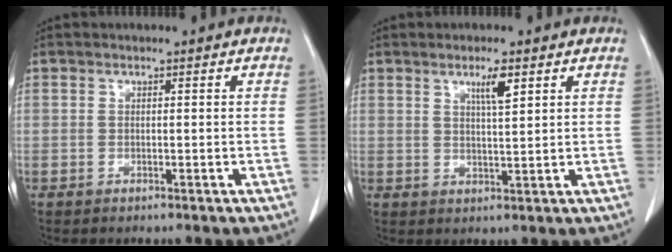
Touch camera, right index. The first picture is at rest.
{"total": 3.6, "force": [2.0, 0.3, 3.0], "torque": [-0.053, -0.004, 0.035]}